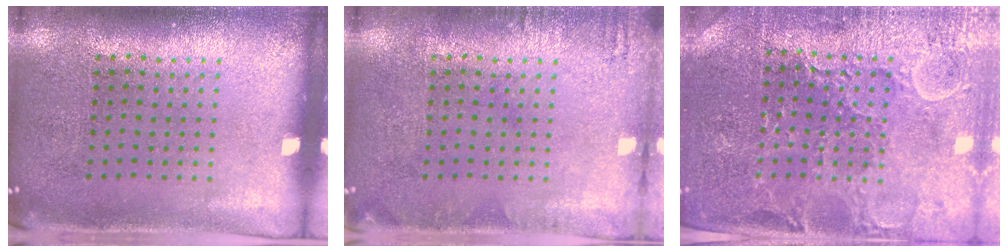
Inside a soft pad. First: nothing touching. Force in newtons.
{"total": 1.1, "press": 1.1, "slide": 0.2}
{"total": 3.4, "press": 3.4, "slide": 0.7}